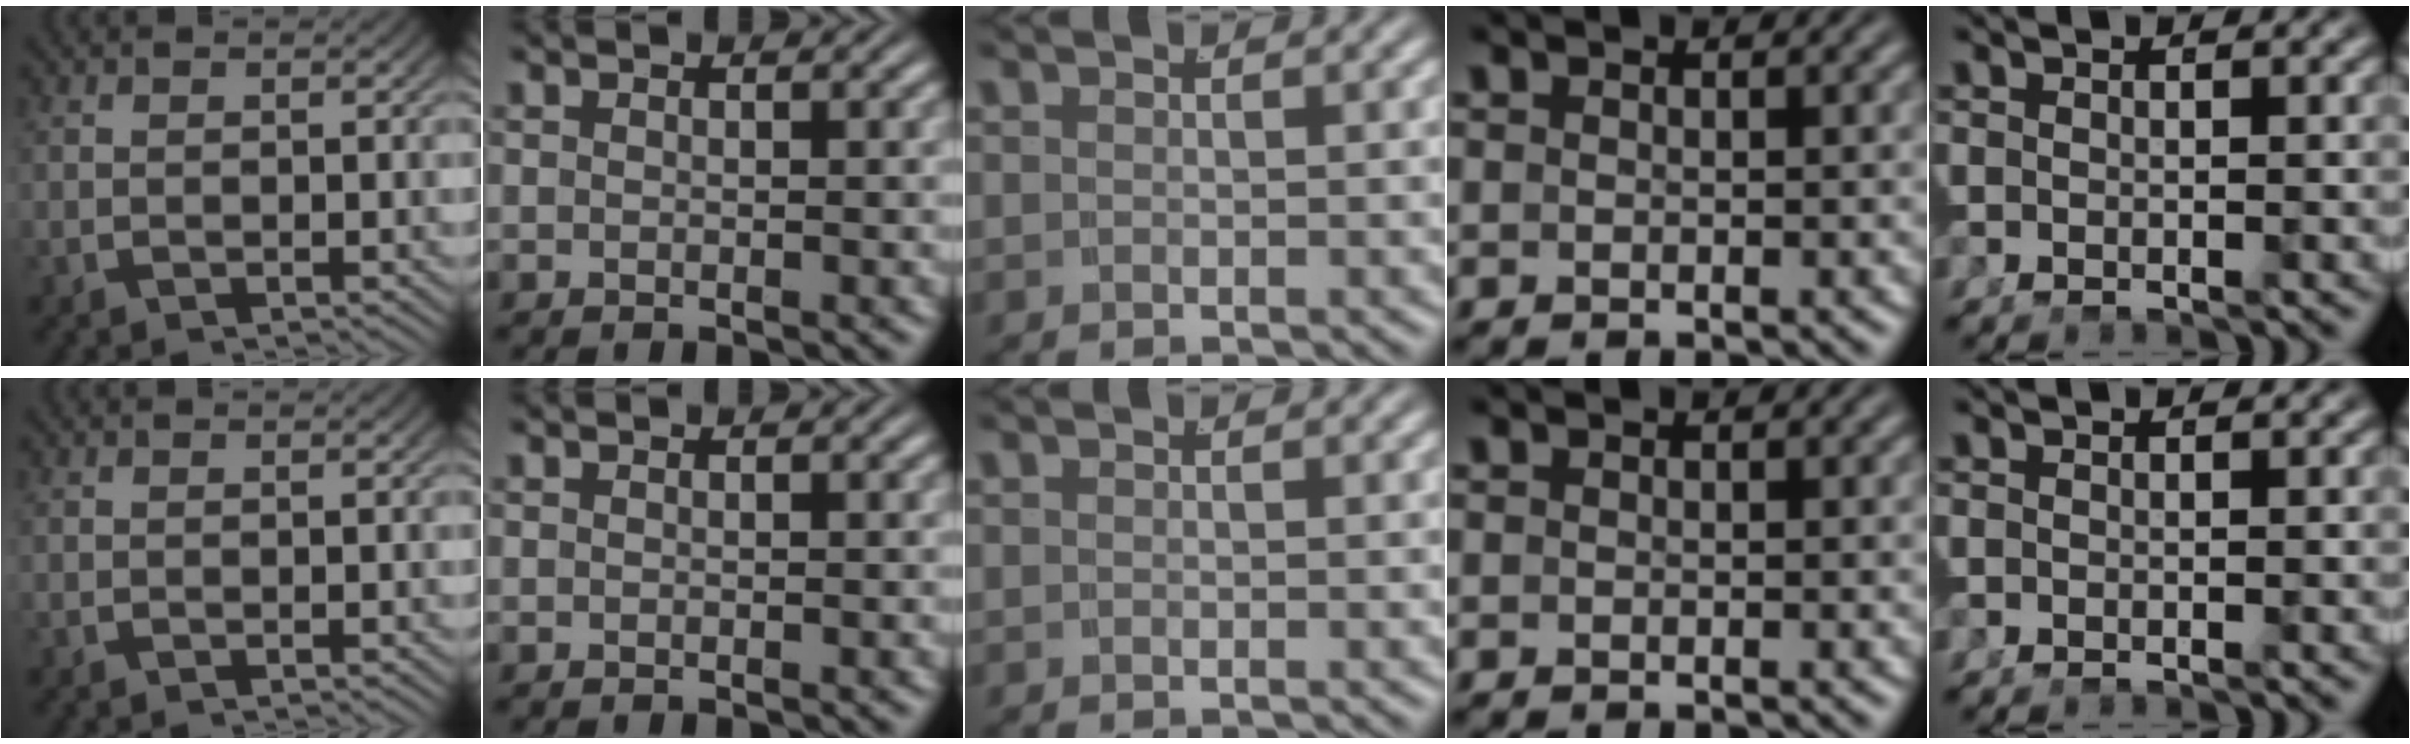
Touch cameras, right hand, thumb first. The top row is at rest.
{}